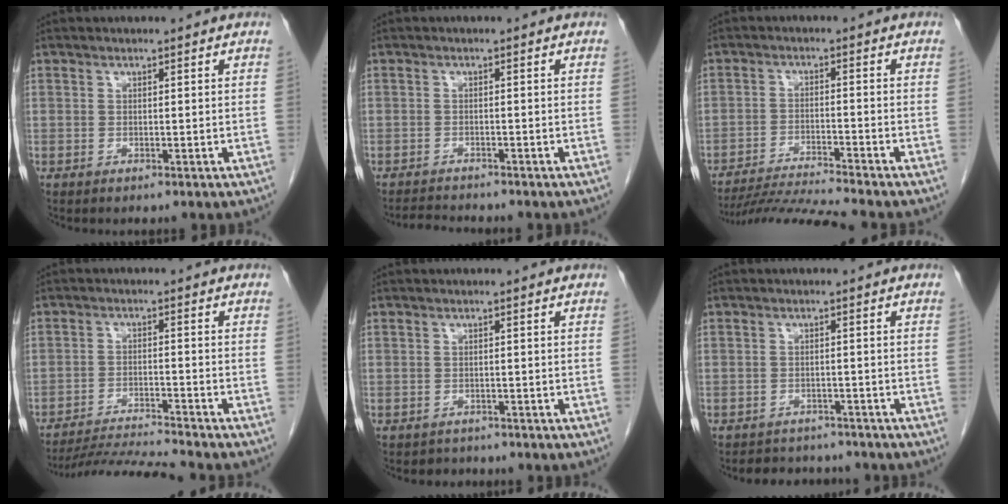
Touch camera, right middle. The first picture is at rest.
{"total": 3.0, "force": [-3.0, -0.1, 0.4], "torque": [-0.010, -0.015, -0.050]}
{"total": 9.2, "force": [-8.5, -2.5, 2.7], "torque": [-0.036, -0.022, -0.152]}
{"total": 8.7, "force": [-8.2, -2.2, 1.8], "torque": [-0.022, -0.016, -0.147]}
{"total": 1.7, "force": [-1.4, 0.9, -0.4], "torque": [-0.001, 0.000, -0.024]}
{"total": 4.9, "force": [-4.5, 2.1, 0.1], "torque": [0.002, 0.007, -0.060]}